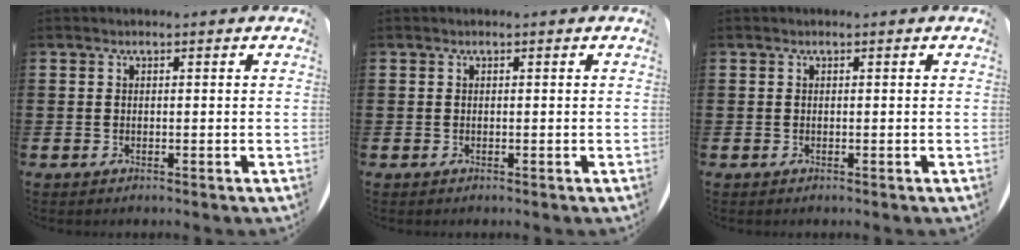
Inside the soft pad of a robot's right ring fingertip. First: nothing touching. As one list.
[{"total": 0.0}, {"total": 0.0}]